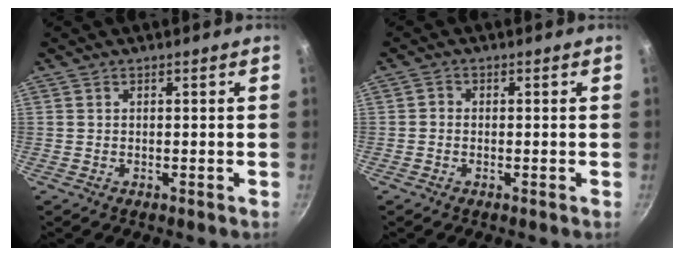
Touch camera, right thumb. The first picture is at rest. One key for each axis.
{"total": 1.0, "fx": -0.5, "fy": 0.8, "fz": 0.3, "tx": -0.004, "ty": 0.003, "tz": -0.012}